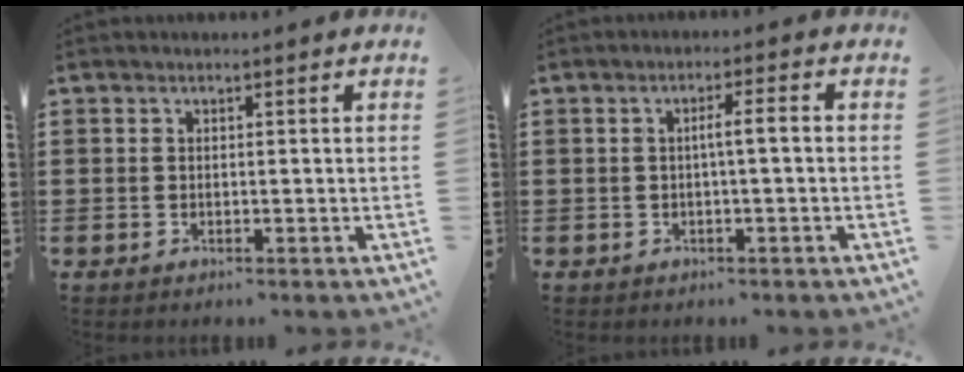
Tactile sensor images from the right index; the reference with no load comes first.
{"total": 2.7, "force": [-0.4, -0.4, 2.6], "torque": [-0.044, -0.004, -0.011]}